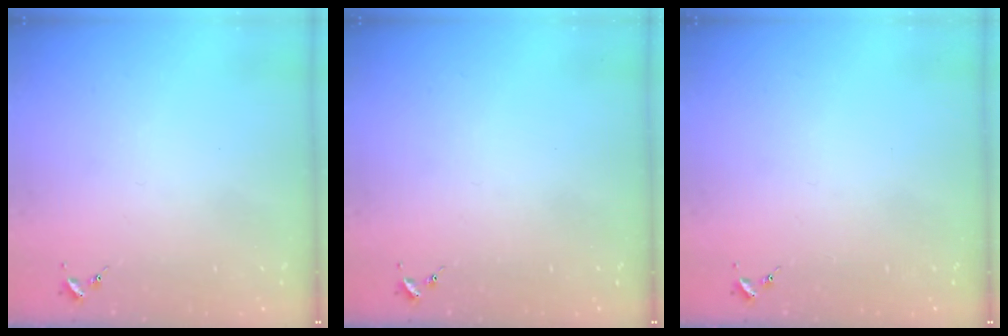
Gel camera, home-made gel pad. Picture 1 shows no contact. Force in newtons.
{"total": 0.0}
{"total": 0.0}